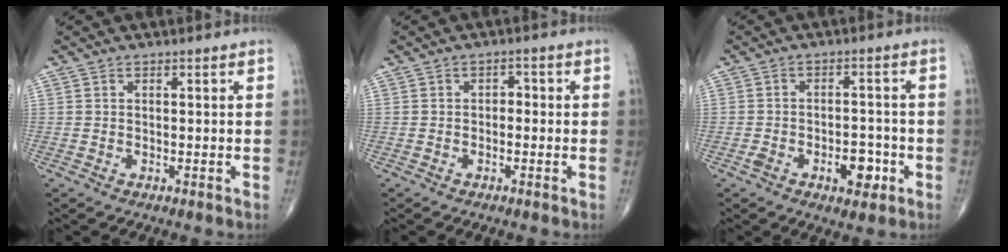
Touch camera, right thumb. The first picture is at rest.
{"total": 1.8, "force": [-0.3, 1.3, 1.2], "torque": [-0.001, 0.009, -0.014]}
{"total": 6.5, "force": [-2.6, 3.5, 4.8], "torque": [-0.059, 0.024, -0.035]}